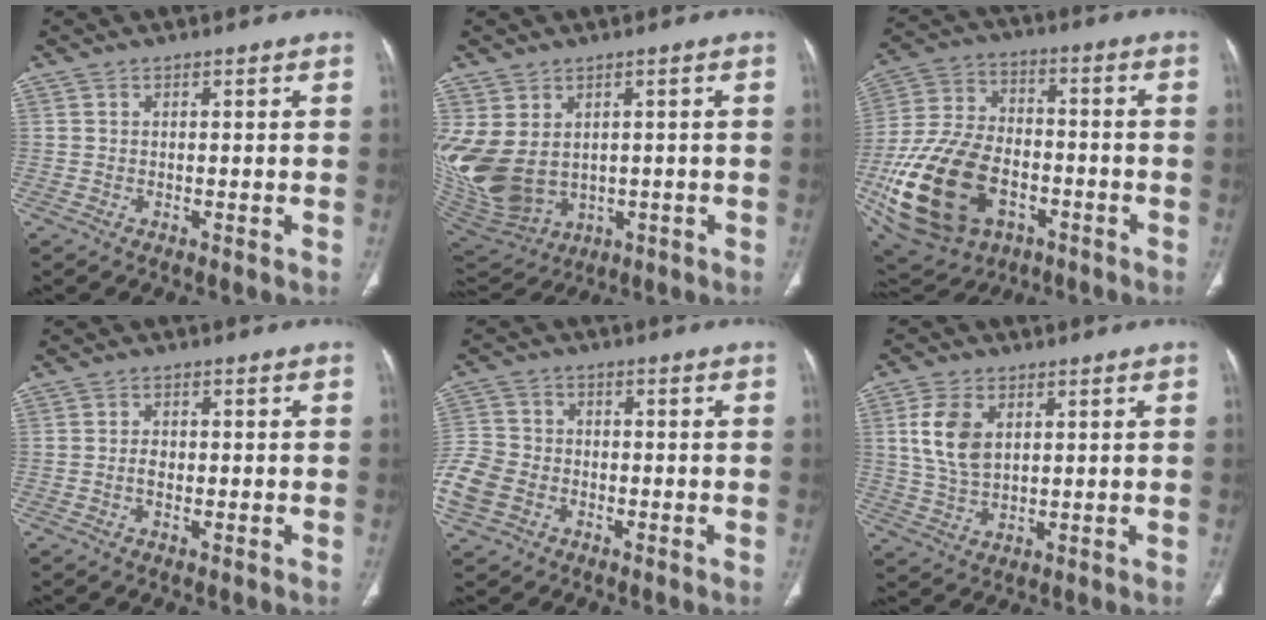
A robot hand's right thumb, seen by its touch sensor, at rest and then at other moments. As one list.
[{"total": 15.7, "force": [0.0, 11.9, 10.2], "torque": [-0.238, -0.008, 0.042]}, {"total": 25.1, "force": [-7.9, 16.7, 17.0], "torque": [-0.348, 0.025, -0.117]}, {"total": 1.9, "force": [-0.5, 1.2, 1.5], "torque": [-0.027, 0.004, -0.010]}, {"total": 9.7, "force": [-3.7, 7.6, 4.9], "torque": [-0.108, 0.018, -0.073]}, {"total": 8.2, "force": [2.3, 5.2, 5.9], "torque": [-0.111, -0.004, 0.051]}]